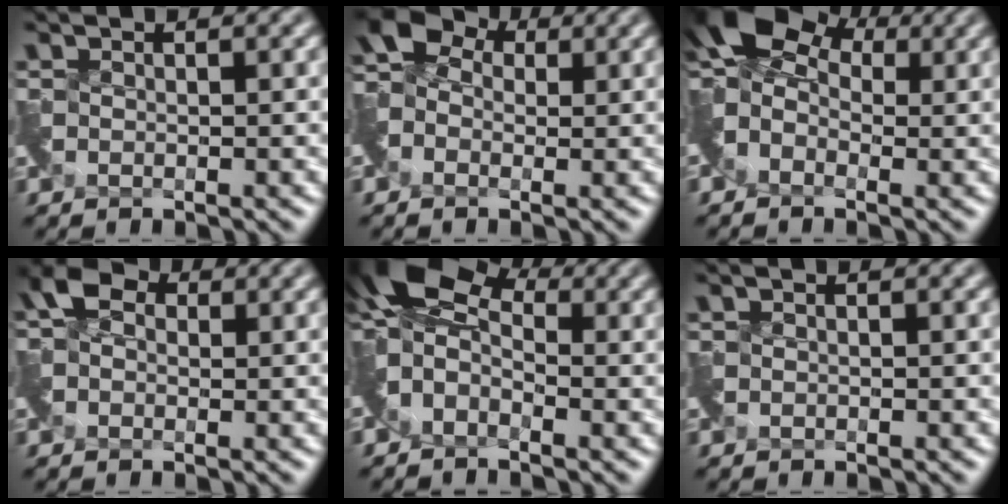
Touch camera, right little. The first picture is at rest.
{"total": 4.3, "force": [0.1, 3.4, 2.6], "torque": [-0.059, 0.007, -0.001]}
{"total": 6.9, "force": [1.6, 4.6, 4.9], "torque": [-0.099, 0.015, 0.014]}
{"total": 2.5, "force": [0.0, 2.2, 1.2], "torque": [-0.025, 0.007, -0.010]}
{"total": 6.8, "force": [1.1, 4.2, 5.2], "torque": [-0.107, 0.020, 0.002]}
{"total": 0.0}